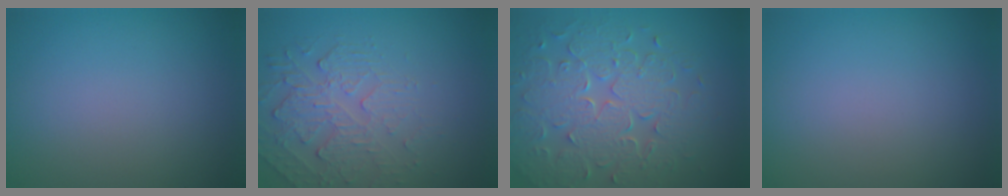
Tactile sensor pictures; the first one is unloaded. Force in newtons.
{"total": 2.7, "press": 2.1, "slide": 1.7}
{"total": 8.1, "press": 5.8, "slide": 5.6}
{"total": 0.0}